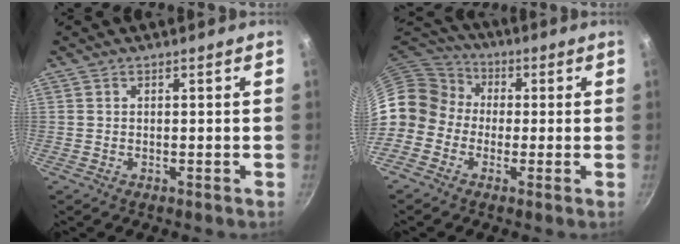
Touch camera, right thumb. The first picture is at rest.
{"total": 12.1, "force": [-0.8, 10.9, 5.2], "torque": [-0.074, 0.042, -0.041]}